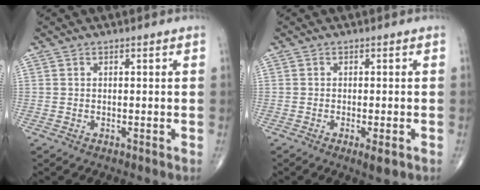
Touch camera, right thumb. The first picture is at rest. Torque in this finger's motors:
{"motor_torque": [-0.29, -0.21, -0.10, -0.11, 0.00]}